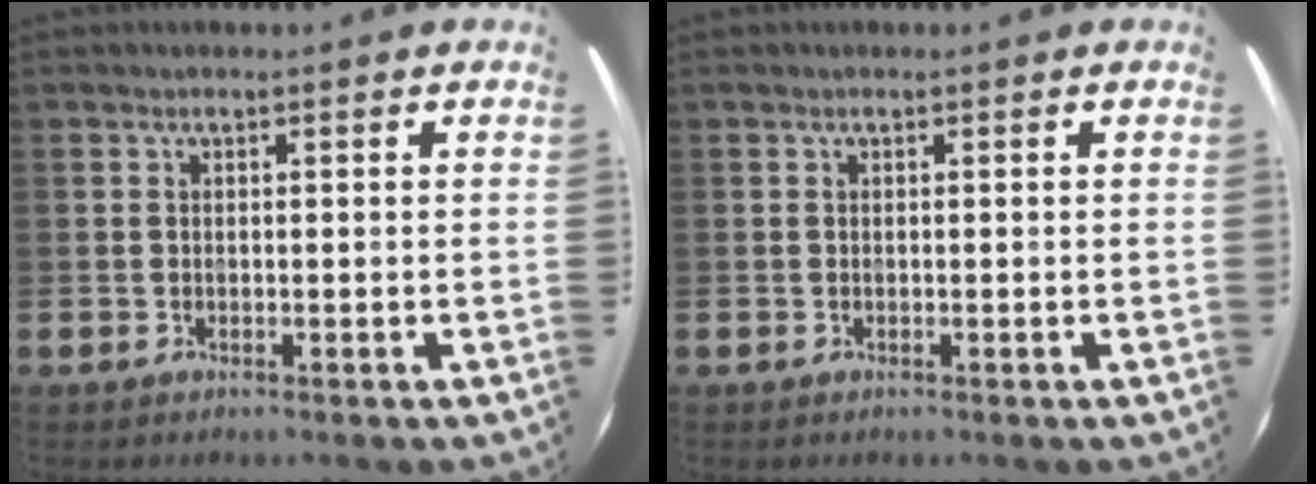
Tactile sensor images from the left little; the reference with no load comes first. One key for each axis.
{"total": 0.0}